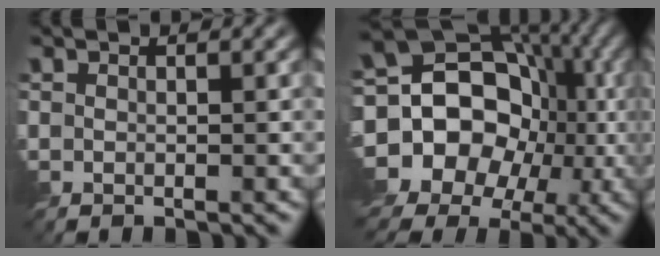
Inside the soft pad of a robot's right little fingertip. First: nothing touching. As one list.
[{"total": 18.1, "force": [-4.5, 15.5, 8.2], "torque": [-0.174, 0.012, -0.102]}]